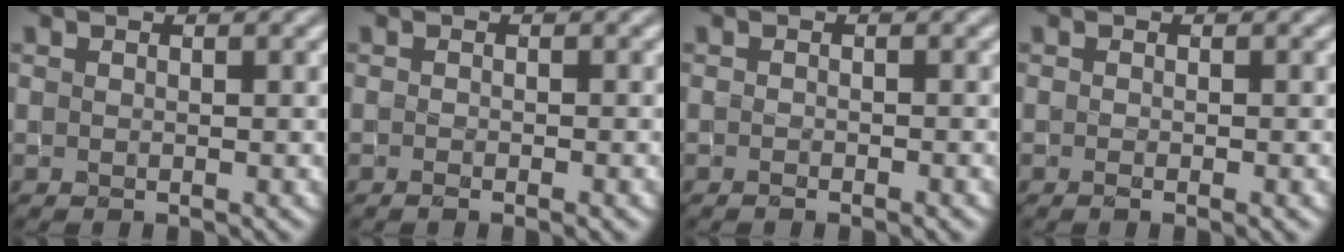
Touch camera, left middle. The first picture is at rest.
{"total": 1.4, "force": [-0.8, 0.3, 1.1], "torque": [-0.015, -0.002, -0.010]}
{"total": 1.2, "force": [-0.8, 0.2, 0.8], "torque": [-0.011, 0.000, -0.011]}
{"total": 1.3, "force": [-0.5, 0.3, 1.1], "torque": [-0.013, -0.006, -0.005]}